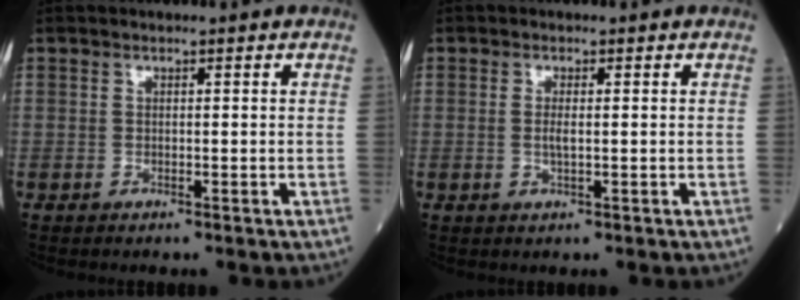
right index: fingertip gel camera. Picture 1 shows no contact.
{"total": 1.6, "force": [0.1, 0.2, 1.6], "torque": [-0.038, -0.001, 0.004]}